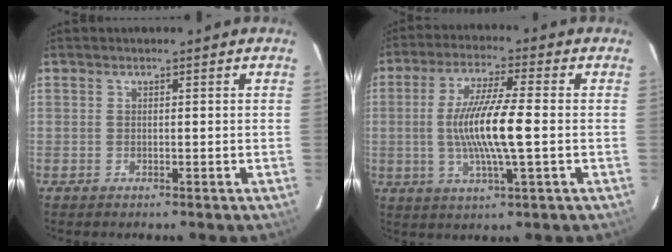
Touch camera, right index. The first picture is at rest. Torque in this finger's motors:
{"motor_torque": [1.37, -0.63, 0.97, 0.21]}